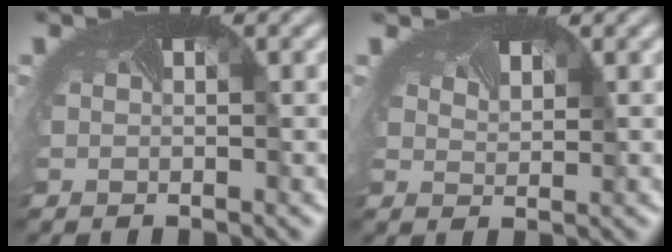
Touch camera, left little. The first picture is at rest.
{"total": 1.4, "force": [1.4, 0.1, -0.2], "torque": [-0.004, -0.008, 0.019]}